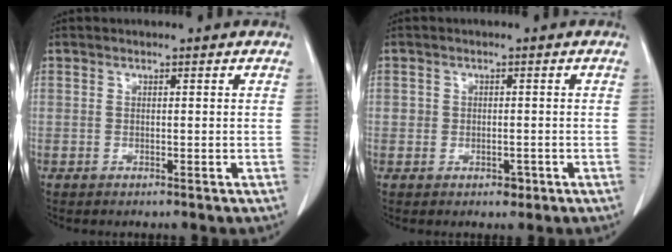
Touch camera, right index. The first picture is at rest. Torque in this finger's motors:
{"motor_torque": [-0.13, 0.14, -0.03, 0.00]}